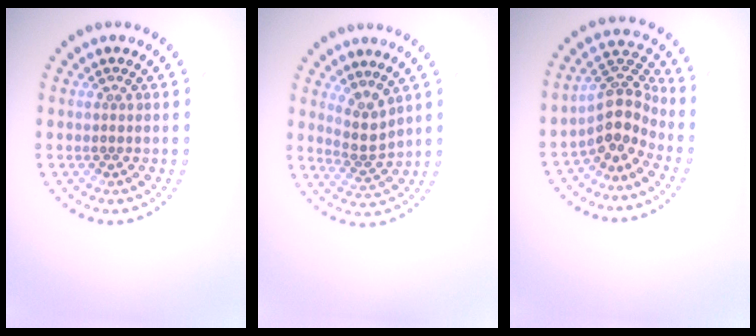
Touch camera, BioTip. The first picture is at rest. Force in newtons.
{"total": 2.5, "press": 1.8, "slide": 1.8}
{"total": 4.2, "press": 3.1, "slide": 2.8}